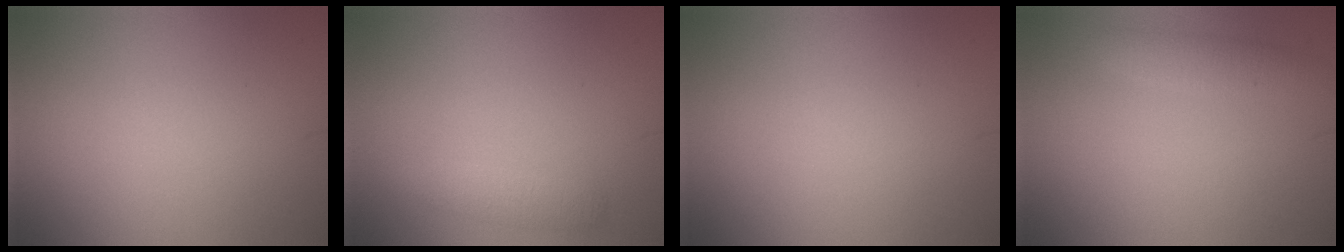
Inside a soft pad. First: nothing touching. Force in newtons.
{"total": 1.5, "press": 1.5, "slide": 0.0}
{"total": 0.0}
{"total": 1.6, "press": 1.6, "slide": 0.0}